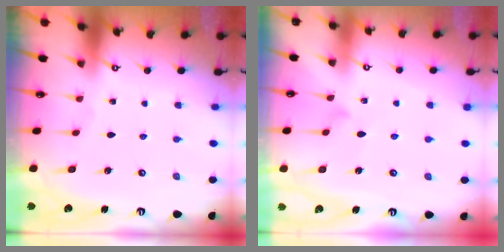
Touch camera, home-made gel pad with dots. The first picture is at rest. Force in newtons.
{"total": 7.3, "press": 7.3, "slide": 0.5}